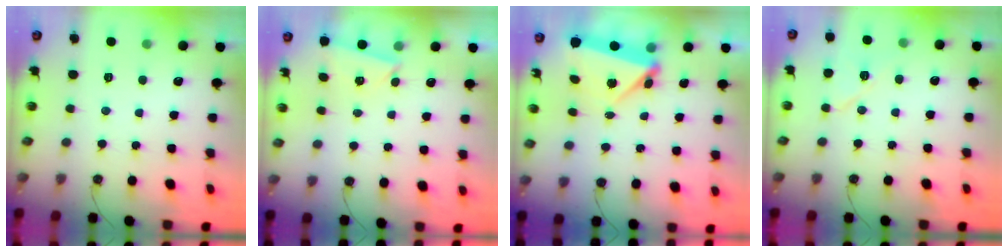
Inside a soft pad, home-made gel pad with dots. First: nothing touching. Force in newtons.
{"total": 2.6, "press": 2.6, "slide": 0.3}
{"total": 6.2, "press": 6.1, "slide": 1.2}
{"total": 8.5, "press": 8.4, "slide": 1.7}